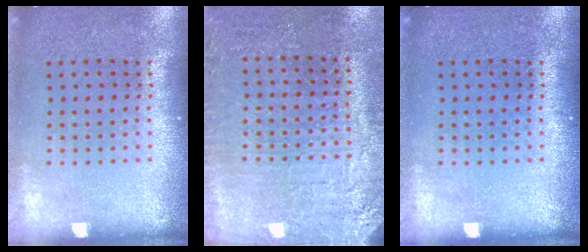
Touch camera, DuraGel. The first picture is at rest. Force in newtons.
{"total": 2.9, "press": 2.9, "slide": 0.4}
{"total": 0.0}